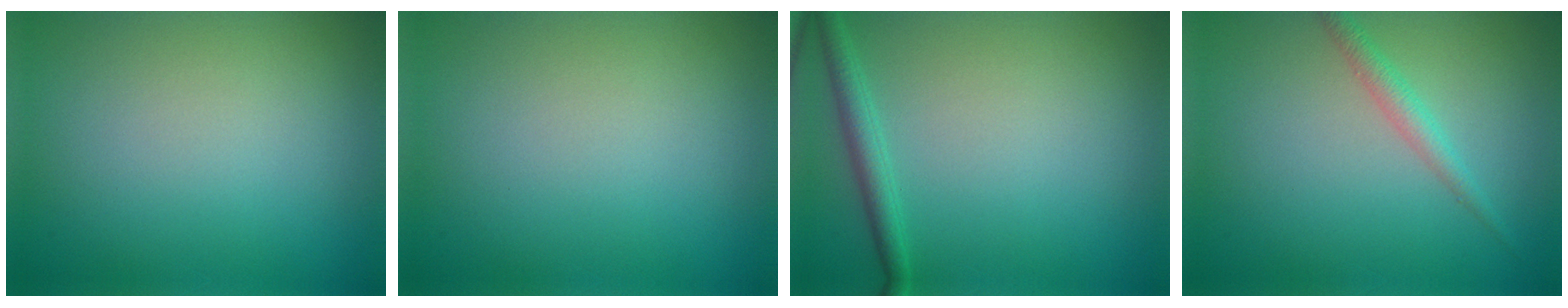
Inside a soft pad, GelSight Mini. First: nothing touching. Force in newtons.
{"total": 0.0}
{"total": 2.0, "press": 2.0, "slide": 0.1}
{"total": 1.7, "press": 1.7, "slide": 0.1}